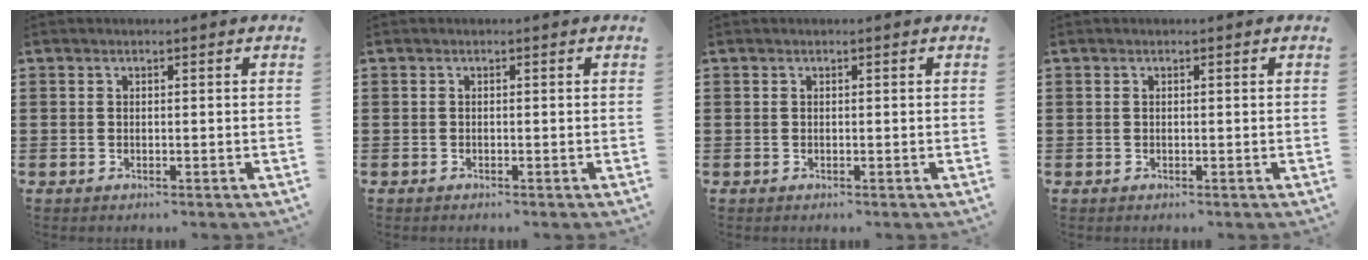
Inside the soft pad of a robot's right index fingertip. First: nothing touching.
{"total": 0.0}
{"total": 0.0}
{"total": 0.0}